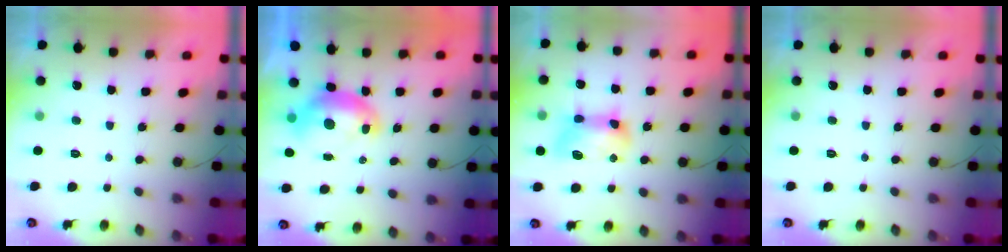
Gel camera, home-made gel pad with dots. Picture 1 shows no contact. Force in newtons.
{"total": 7.6, "press": 7.5, "slide": 1.0}
{"total": 12.5, "press": 12.5, "slide": 0.4}
{"total": 0.0}